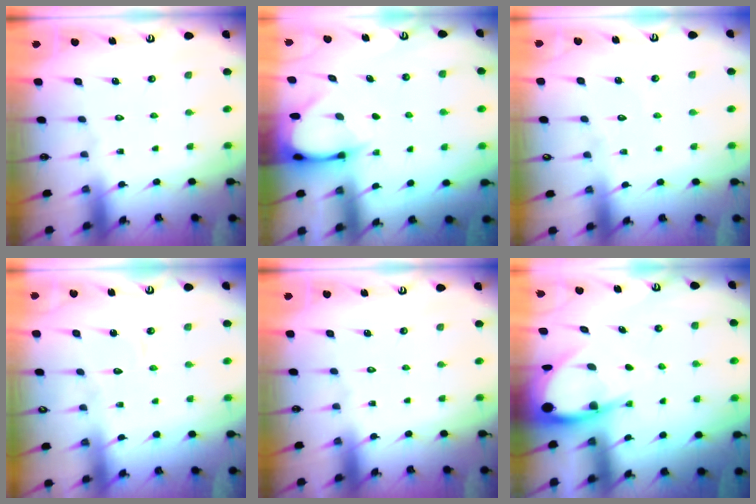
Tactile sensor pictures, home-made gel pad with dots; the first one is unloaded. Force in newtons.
{"total": 3.6, "press": 3.6, "slide": 0.3}
{"total": 2.3, "press": 2.3, "slide": 0.2}
{"total": 4.8, "press": 4.7, "slide": 0.4}
{"total": 0.0}
{"total": 6.3, "press": 6.3, "slide": 0.6}